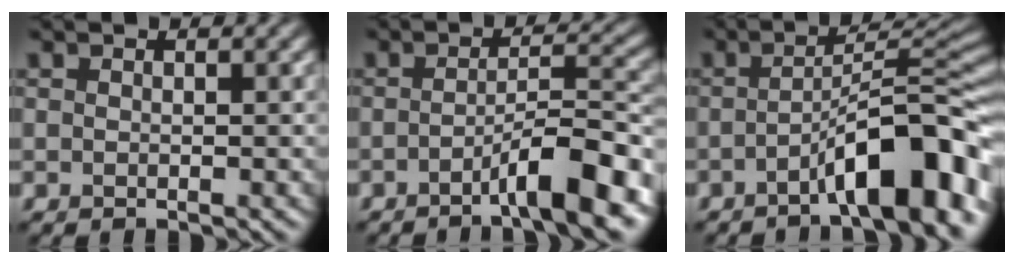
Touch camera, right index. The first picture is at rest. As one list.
[{"total": 6.9, "force": [-3.6, 1.2, 5.7], "torque": [-0.079, 0.017, -0.060]}, {"total": 9.0, "force": [-4.2, 2.0, 7.7], "torque": [-0.104, 0.024, -0.067]}]